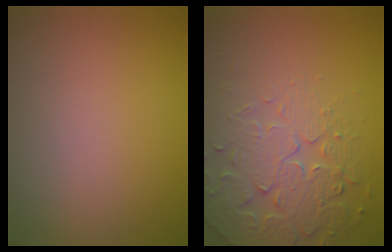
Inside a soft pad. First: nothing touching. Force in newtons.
{"total": 5.0, "press": 4.8, "slide": 1.5}